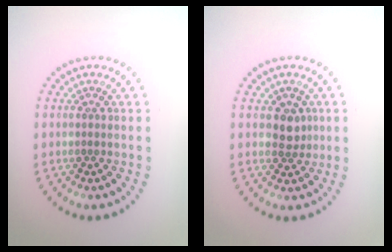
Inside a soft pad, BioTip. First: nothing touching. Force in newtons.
{"total": 2.0, "press": 1.8, "slide": 0.9}